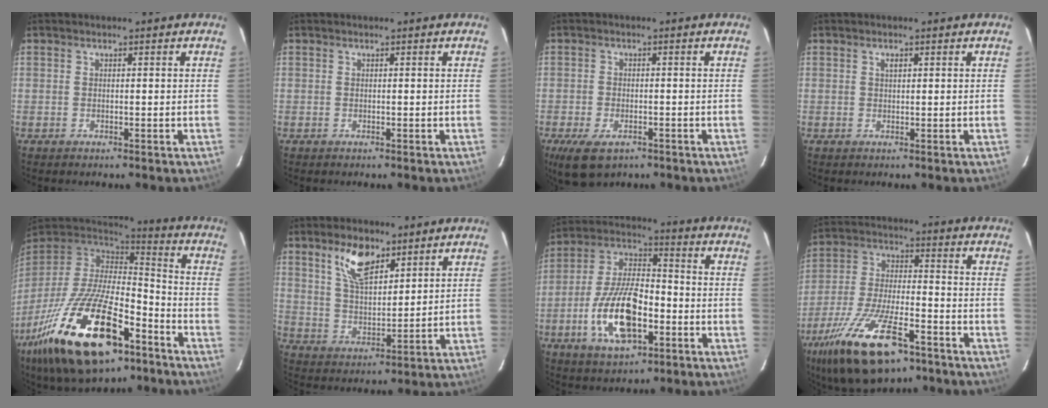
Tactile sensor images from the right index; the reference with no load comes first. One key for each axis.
{"total": 0.0}
{"total": 7.4, "fx": -4.3, "fy": 3.9, "fz": 4.6, "tx": -0.108, "ty": -0.023, "tz": -0.075}
{"total": 1.0, "fx": 0.4, "fy": 0.6, "fz": 0.7, "tx": -0.012, "ty": 0.003, "tz": 0.008}
{"total": 28.9, "fx": -15.5, "fy": 12.1, "fz": 21.1, "tx": -0.413, "ty": -0.039, "tz": -0.257}
{"total": 9.0, "fx": 5.5, "fy": 4.1, "fz": 5.8, "tx": -0.105, "ty": 0.009, "tz": 0.109}
{"total": 16.1, "fx": -5.7, "fy": 7.2, "fz": 13.2, "tx": -0.274, "ty": 0.001, "tz": -0.099}
{"total": 20.2, "fx": -12.4, "fy": 7.7, "fz": 14.0, "tx": -0.284, "ty": -0.038, "tz": -0.215}